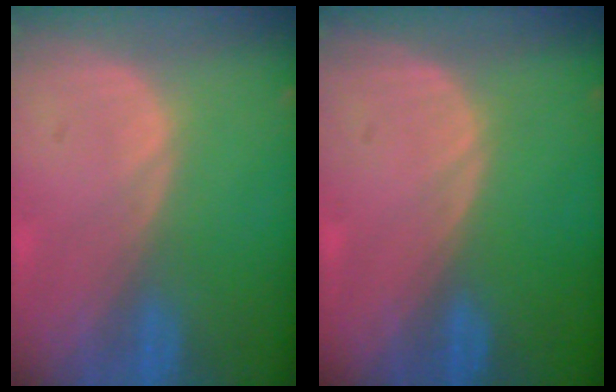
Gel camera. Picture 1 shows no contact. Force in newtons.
{"total": 0.0}